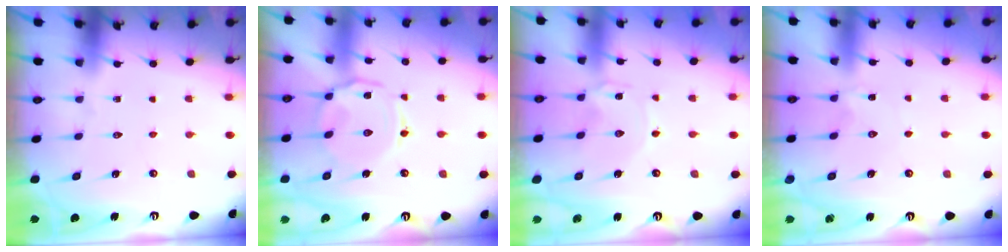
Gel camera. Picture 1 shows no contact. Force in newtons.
{"total": 6.0, "press": 6.0, "slide": 0.6}
{"total": 0.0}
{"total": 2.2, "press": 2.2, "slide": 0.3}